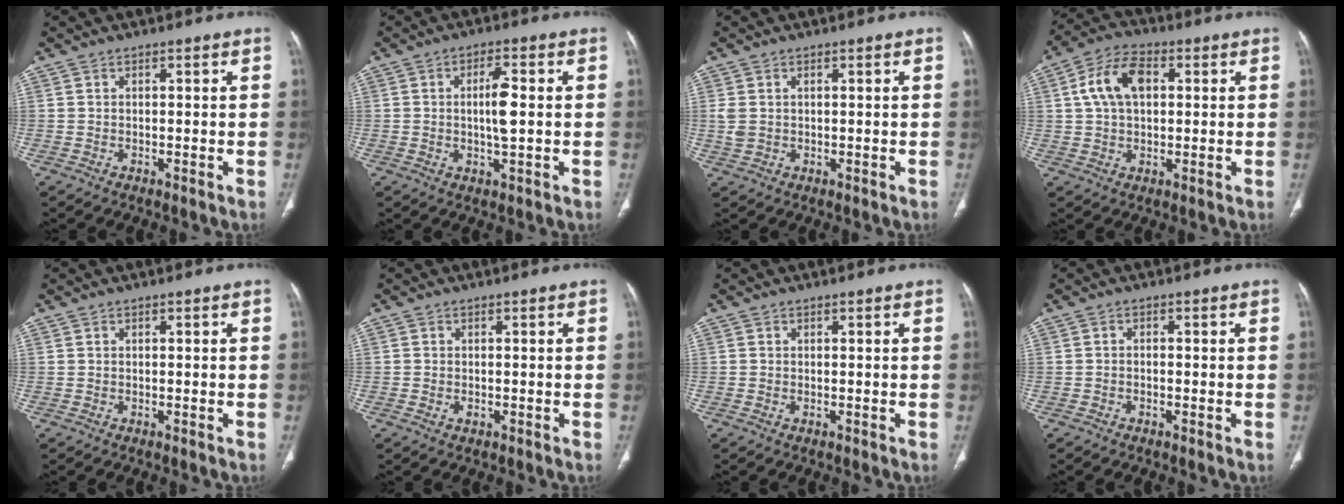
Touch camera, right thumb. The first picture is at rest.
{"total": 5.5, "force": [0.3, 1.5, 5.2], "torque": [-0.093, -0.001, 0.002]}
{"total": 2.5, "force": [0.3, 1.8, 1.6], "torque": [-0.047, 0.007, 0.011]}
{"total": 9.8, "force": [2.2, 6.1, 7.4], "torque": [-0.136, 0.019, 0.036]}
{"total": 0.0}
{"total": 1.0, "force": [-0.3, 0.7, 0.6], "torque": [-0.014, 0.003, -0.002]}
{"total": 0.0}
{"total": 0.7, "force": [-0.4, 0.5, 0.4], "torque": [-0.006, 0.003, -0.009]}